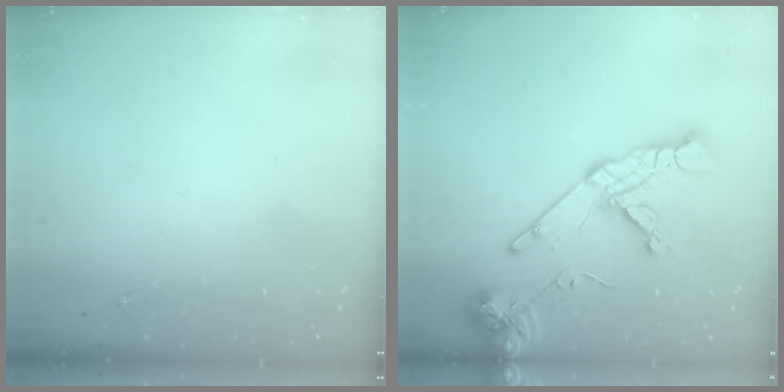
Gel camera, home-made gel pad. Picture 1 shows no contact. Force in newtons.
{"total": 16.3, "press": 16.2, "slide": 2.1}